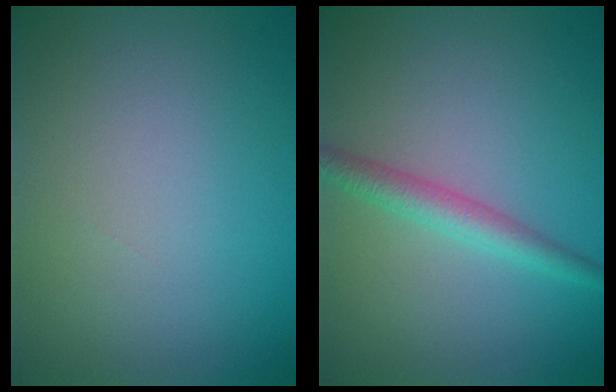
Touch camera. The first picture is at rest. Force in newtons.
{"total": 2.5, "press": 2.5, "slide": 0.1}